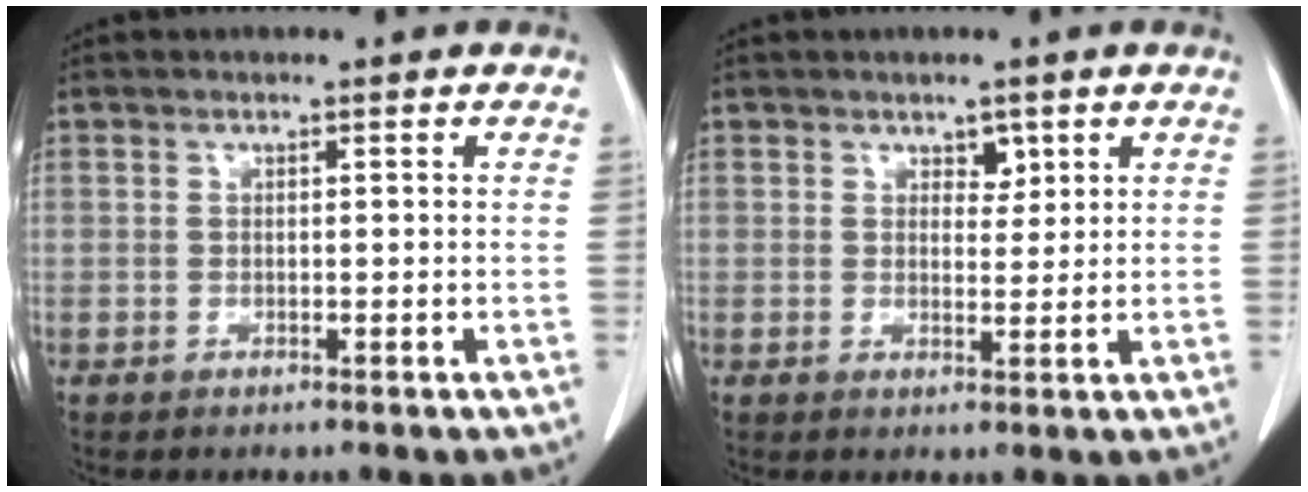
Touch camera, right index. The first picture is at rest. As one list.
[{"total": 2.2, "force": [1.3, 1.3, 1.1], "torque": [-0.012, -0.002, 0.019]}]